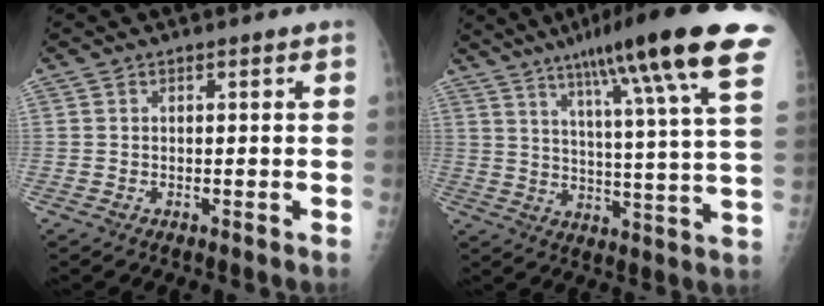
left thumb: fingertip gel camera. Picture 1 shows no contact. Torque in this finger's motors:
{"motor_torque": [1.17, 0.26, 1.43, -1.35, 0.22]}